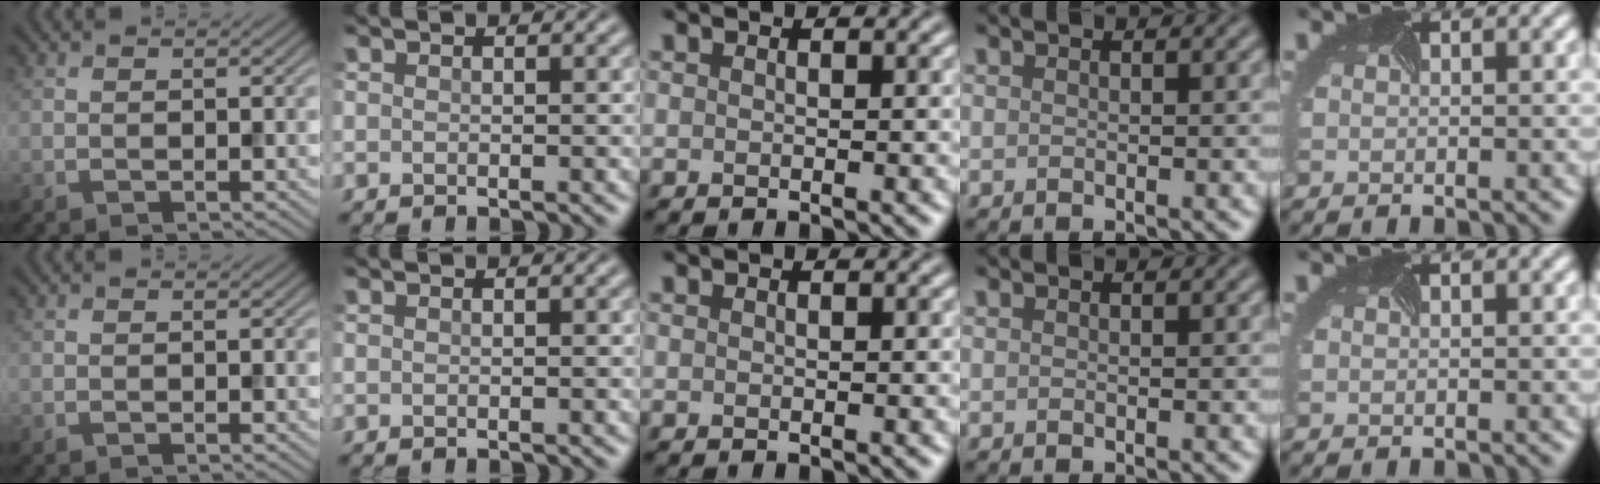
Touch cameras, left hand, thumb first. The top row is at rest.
{}